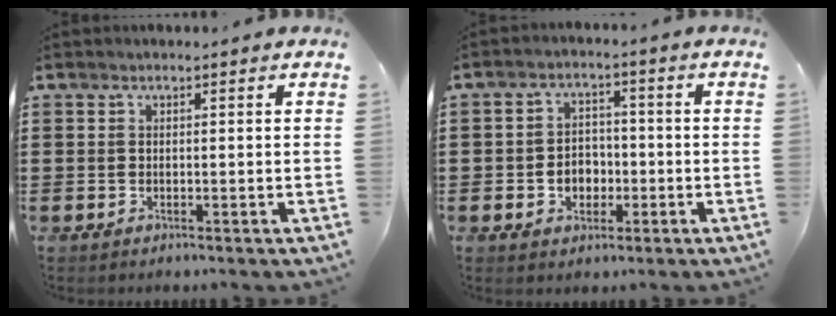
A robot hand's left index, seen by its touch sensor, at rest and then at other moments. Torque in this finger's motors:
{"motor_torque": [0.71, 0.31, 0.37, 0.09]}